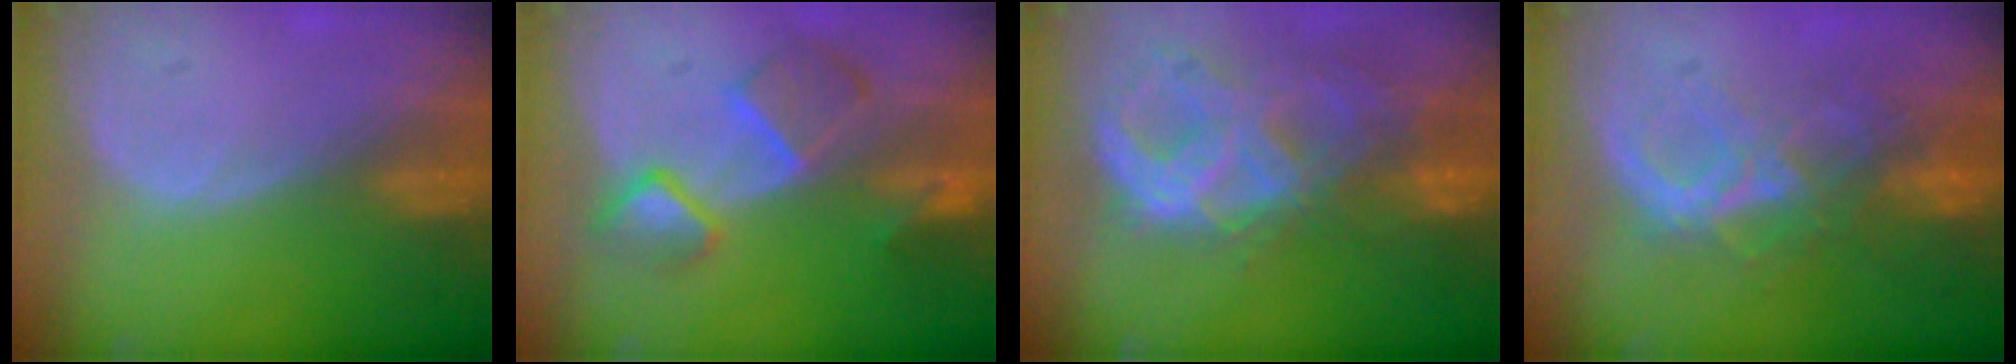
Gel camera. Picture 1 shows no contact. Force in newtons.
{"total": 7.6, "press": 6.8, "slide": 3.5}
{"total": 11.3, "press": 9.6, "slide": 6.0}
{"total": 8.9, "press": 7.7, "slide": 4.5}